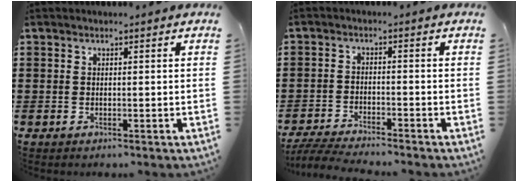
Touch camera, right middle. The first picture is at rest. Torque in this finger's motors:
{"motor_torque": [0.33, -0.33, 0.03, 0.09]}